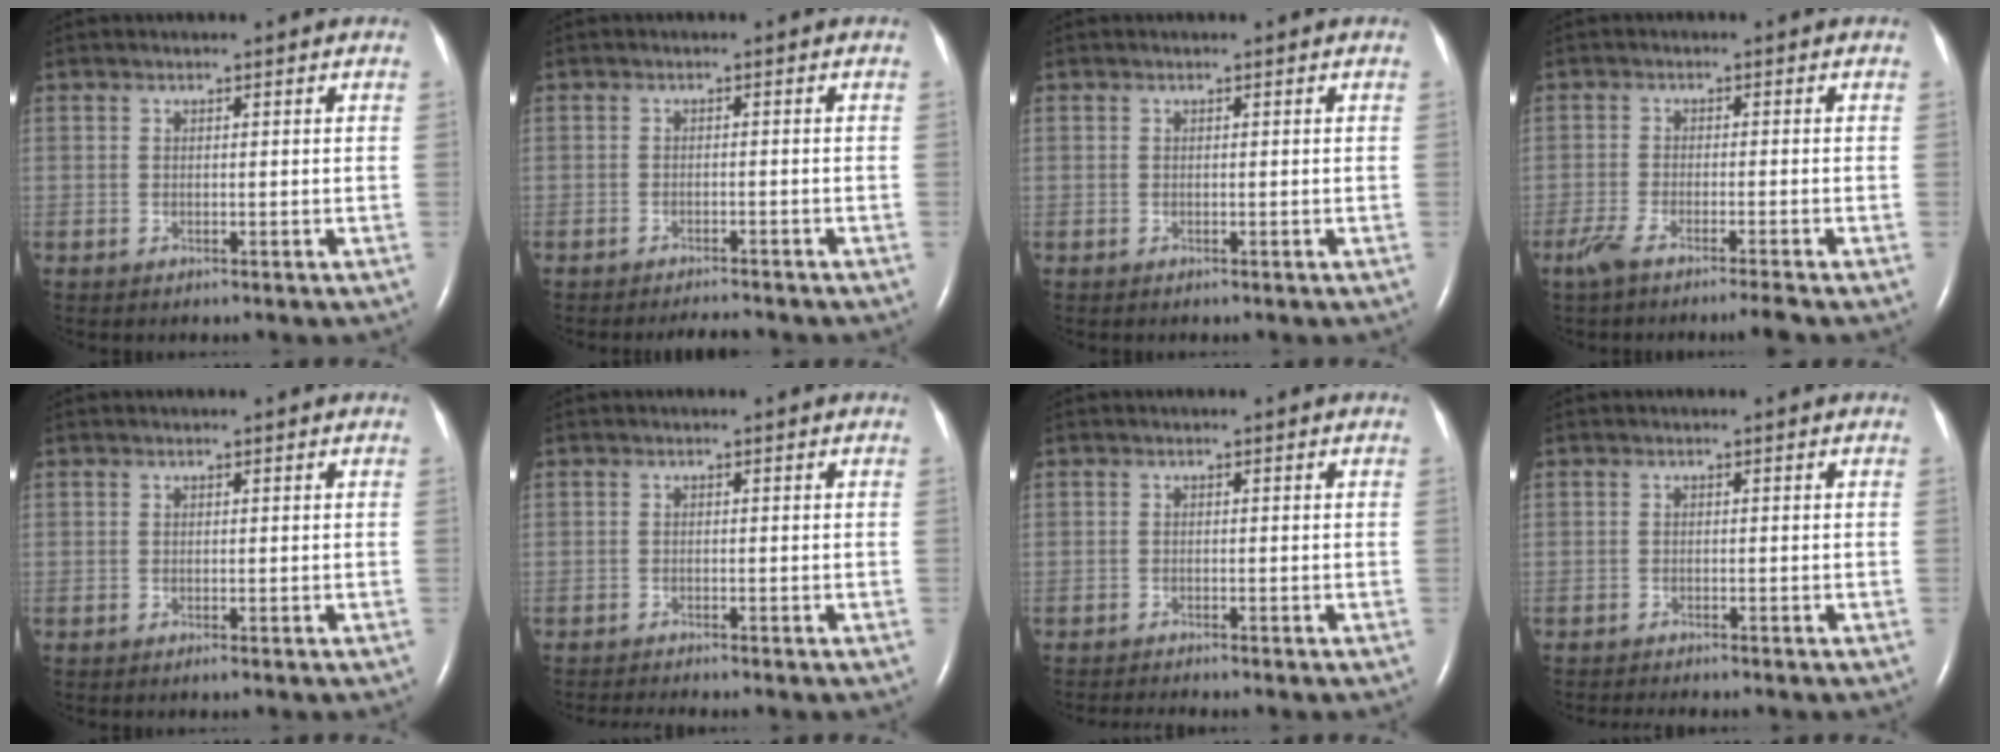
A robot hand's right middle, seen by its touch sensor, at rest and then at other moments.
{"total": 3.3, "force": [-3.1, 0.2, 1.0], "torque": [-0.017, -0.010, -0.045]}
{"total": 0.0}
{"total": 5.4, "force": [-4.2, -0.5, 3.4], "torque": [-0.059, -0.013, -0.076]}
{"total": 0.0}
{"total": 2.4, "force": [-2.2, -0.8, 0.7], "torque": [-0.014, -0.009, -0.038]}
{"total": 2.3, "force": [-2.2, -0.7, 0.6], "torque": [-0.011, -0.008, -0.036]}
{"total": 3.4, "force": [-3.1, 0.1, 1.4], "torque": [-0.019, -0.007, -0.043]}